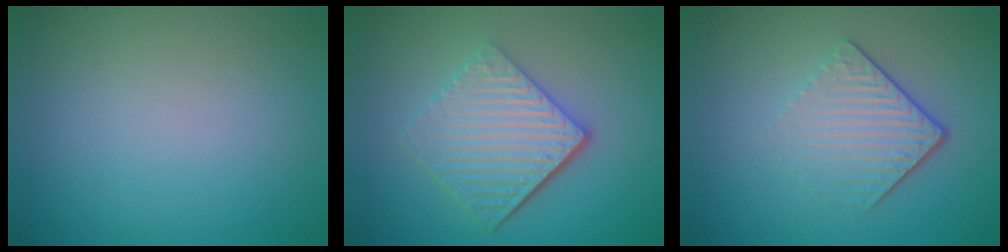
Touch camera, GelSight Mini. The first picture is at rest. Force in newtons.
{"total": 5.7, "press": 4.0, "slide": 4.0}
{"total": 4.3, "press": 2.8, "slide": 3.3}